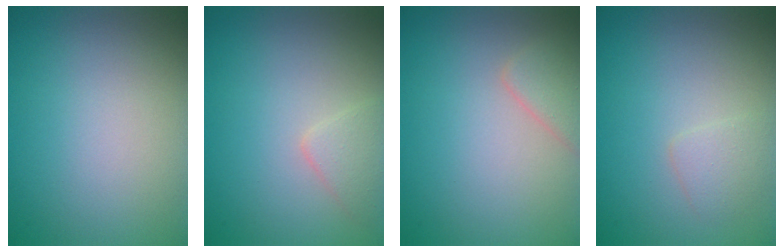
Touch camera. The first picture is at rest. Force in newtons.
{"total": 1.7, "press": 1.7, "slide": 0.1}
{"total": 1.9, "press": 1.9, "slide": 0.2}
{"total": 1.4, "press": 1.4, "slide": 0.1}